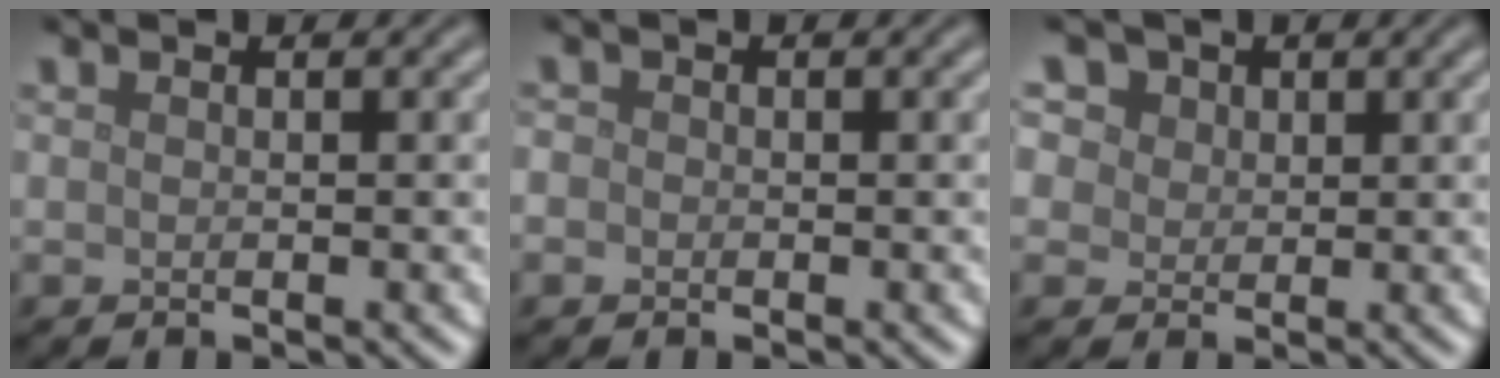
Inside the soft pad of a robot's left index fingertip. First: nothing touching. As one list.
[{"total": 1.0, "force": [-0.3, 0.9, 0.2], "torque": [-0.002, -0.004, -0.006]}, {"total": 9.4, "force": [5.1, 6.6, 4.2], "torque": [-0.085, 0.029, 0.060]}]